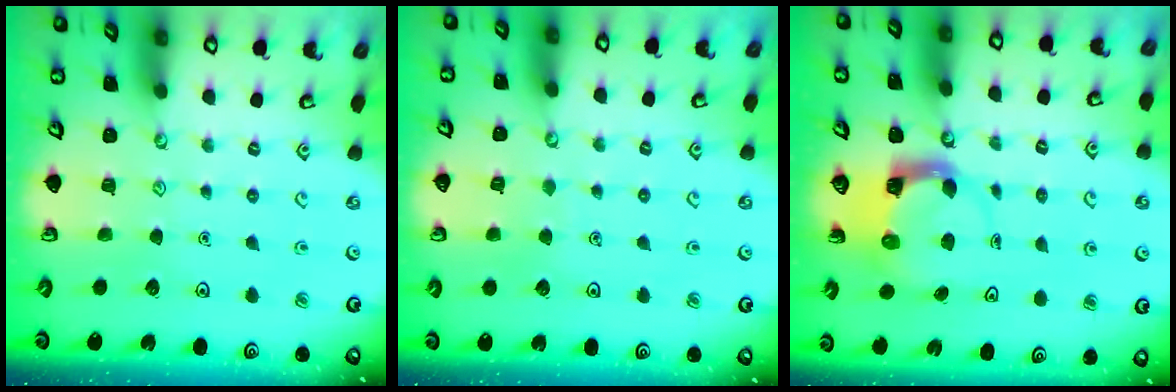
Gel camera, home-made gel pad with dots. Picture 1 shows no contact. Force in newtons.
{"total": 2.9, "press": 2.9, "slide": 0.3}
{"total": 3.7, "press": 3.6, "slide": 0.5}